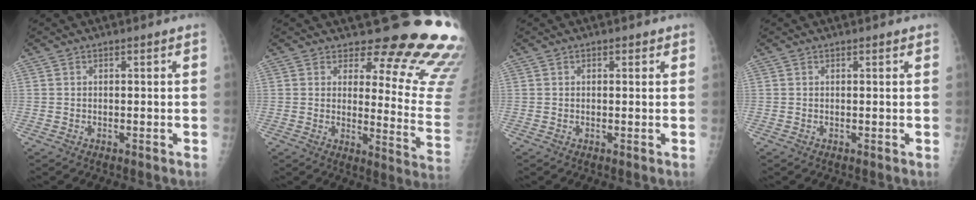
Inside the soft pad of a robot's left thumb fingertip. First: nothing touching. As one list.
[{"total": 19.1, "force": [16.8, 5.3, 7.4], "torque": [-0.039, -0.168, 0.182]}, {"total": 0.9, "force": [0.5, 0.6, 0.5], "torque": [0.001, -0.001, 0.004]}, {"total": 0.7, "force": [0.5, 0.2, 0.3], "torque": [-0.005, 0.001, 0.006]}]